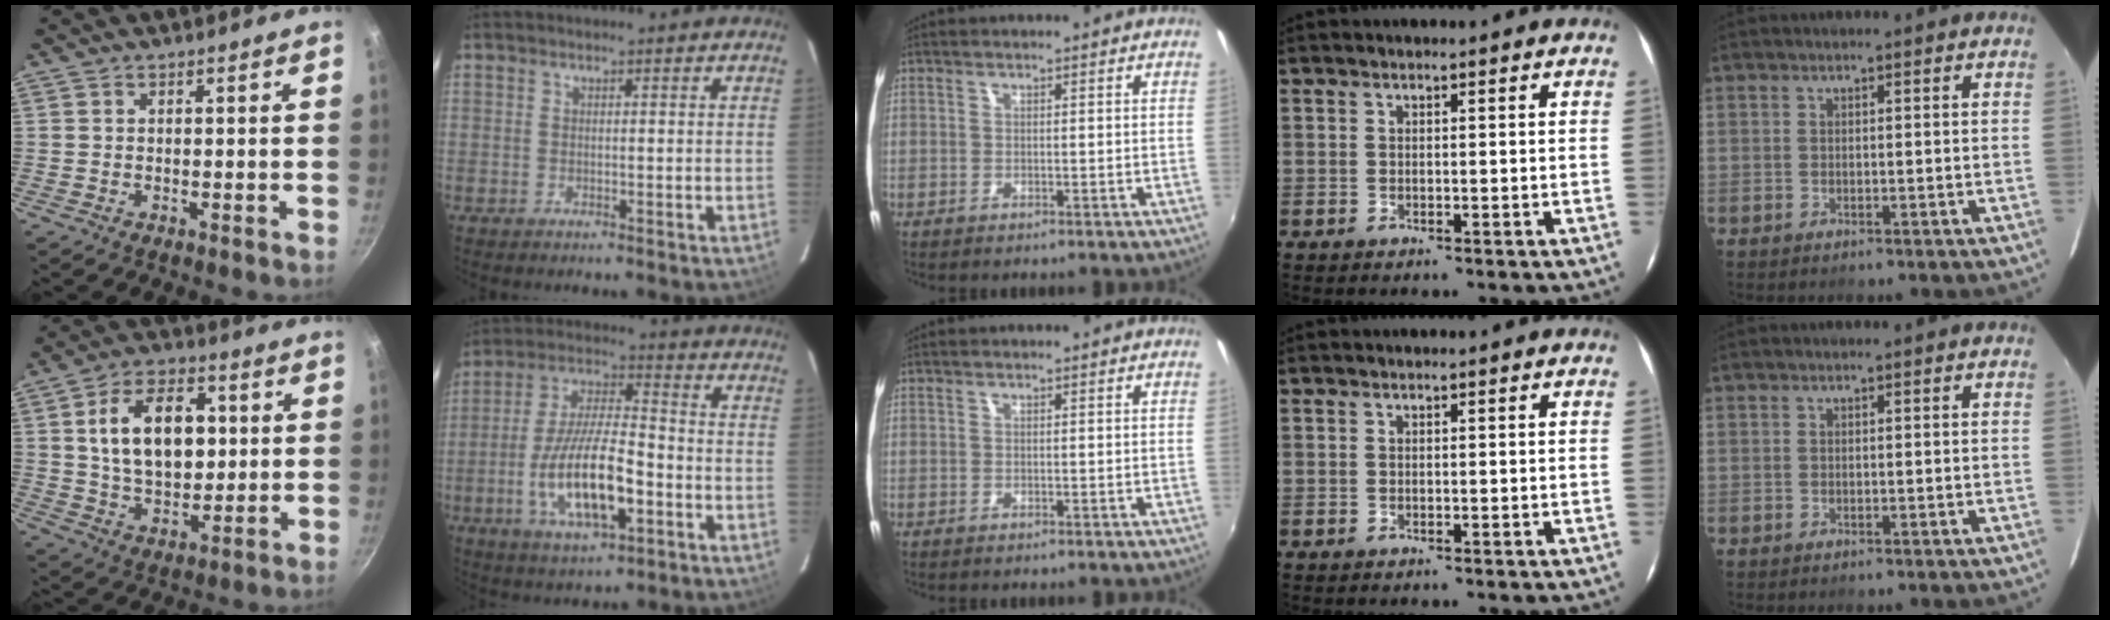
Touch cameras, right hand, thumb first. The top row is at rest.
{"thumb": {"total": 15.6, "force": [2.7, 9.9, 11.8], "torque": [-0.167, 0.001, 0.047]}, "index": {"total": 15.6, "force": [-5.1, 4.9, 13.9], "torque": [-0.280, -0.008, -0.088]}}